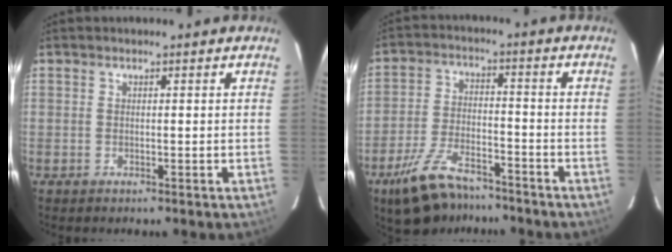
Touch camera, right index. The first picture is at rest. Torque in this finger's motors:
{"motor_torque": [0.94, -0.86, 0.20, 0.10]}